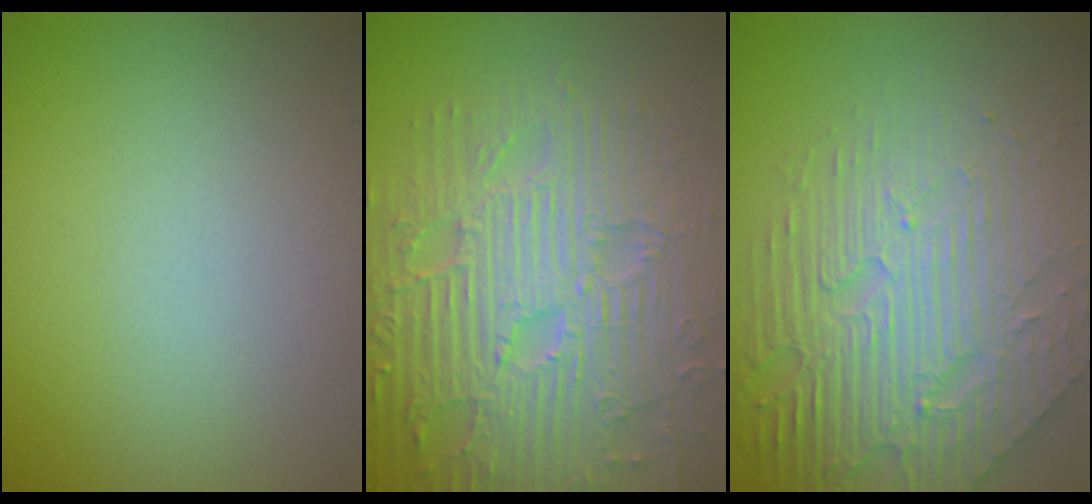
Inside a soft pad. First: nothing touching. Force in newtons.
{"total": 9.6, "press": 6.9, "slide": 6.7}
{"total": 6.7, "press": 5.3, "slide": 4.1}